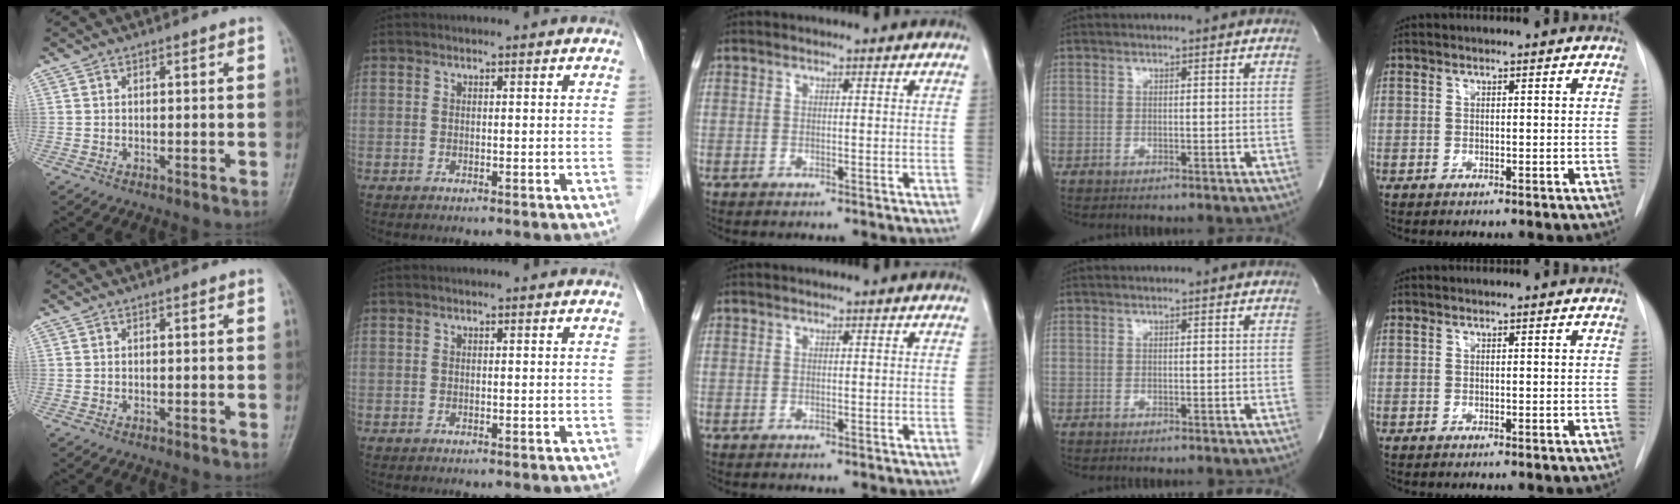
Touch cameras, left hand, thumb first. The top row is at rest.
{}